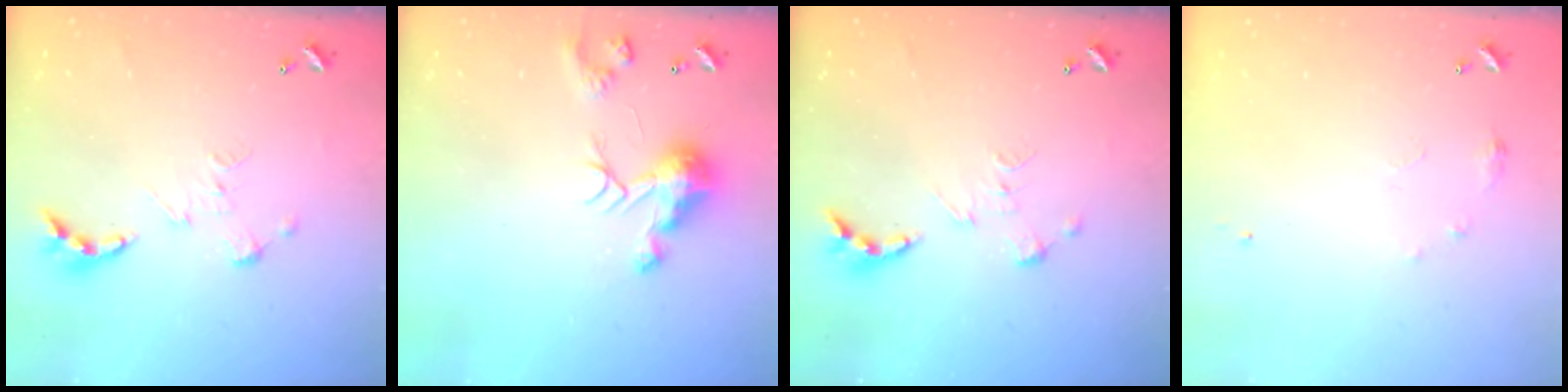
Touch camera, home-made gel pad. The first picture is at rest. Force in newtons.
{"total": 9.2, "press": 9.2, "slide": 0.5}
{"total": 0.0}
{"total": 6.0, "press": 5.9, "slide": 0.8}